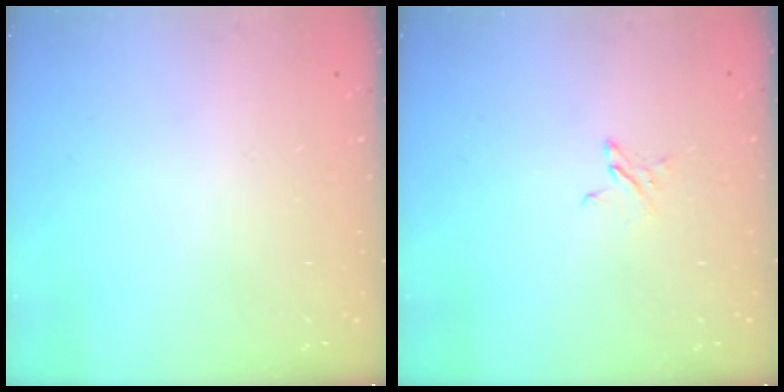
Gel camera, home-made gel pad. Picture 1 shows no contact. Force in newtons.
{"total": 2.7, "press": 2.7, "slide": 0.3}